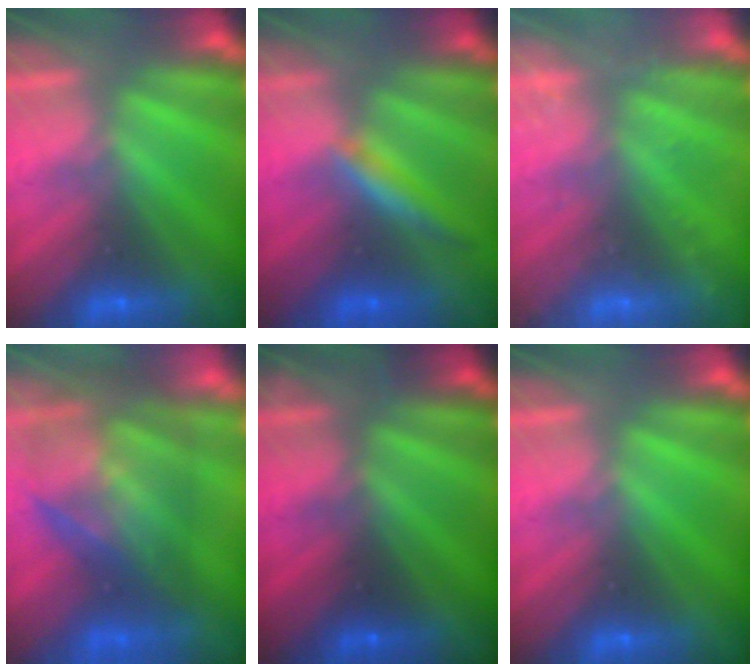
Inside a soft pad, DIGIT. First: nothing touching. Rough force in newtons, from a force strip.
{"total": 1.6}
{"total": 2.7}
{"total": 5.8}
{"total": 2.5}
{"total": 0.0}